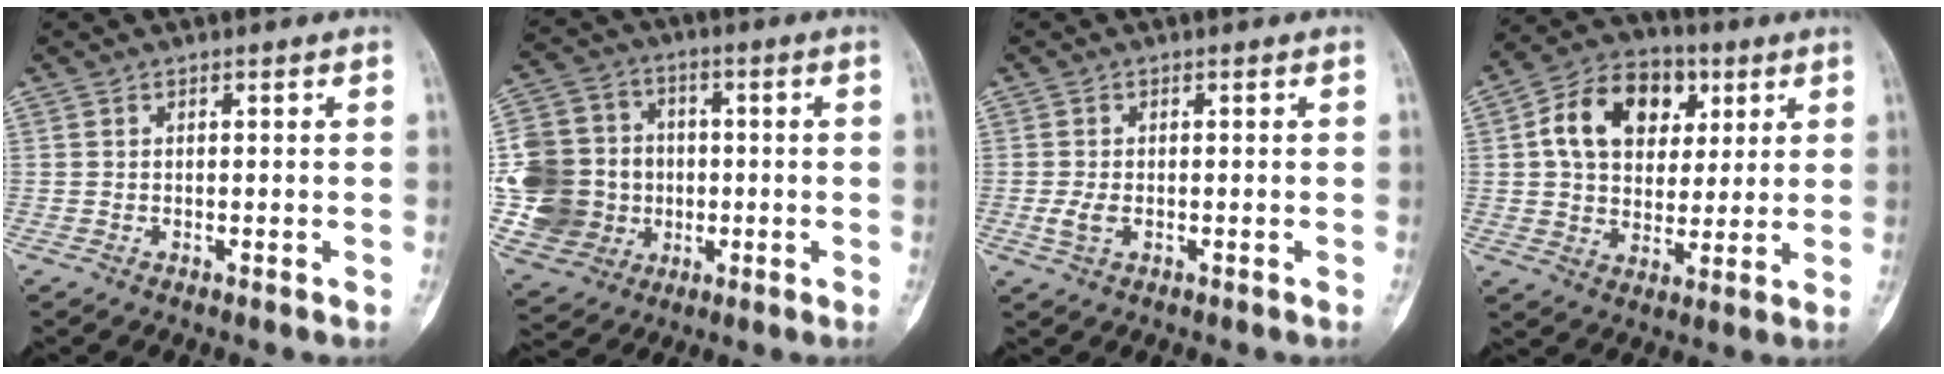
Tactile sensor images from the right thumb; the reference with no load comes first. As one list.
[{"total": 16.3, "force": [-1.7, 14.8, 6.8], "torque": [-0.118, 0.021, -0.020]}, {"total": 2.4, "force": [-0.5, 1.4, 1.9], "torque": [-0.048, -0.001, -0.011]}, {"total": 15.5, "force": [4.5, 11.3, 9.6], "torque": [-0.130, 0.003, 0.070]}]